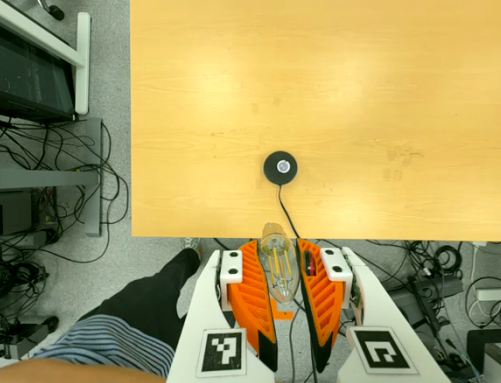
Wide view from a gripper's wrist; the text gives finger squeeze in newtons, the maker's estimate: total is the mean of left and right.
{"total": 20.6, "left": 24.7, "right": 16.4}